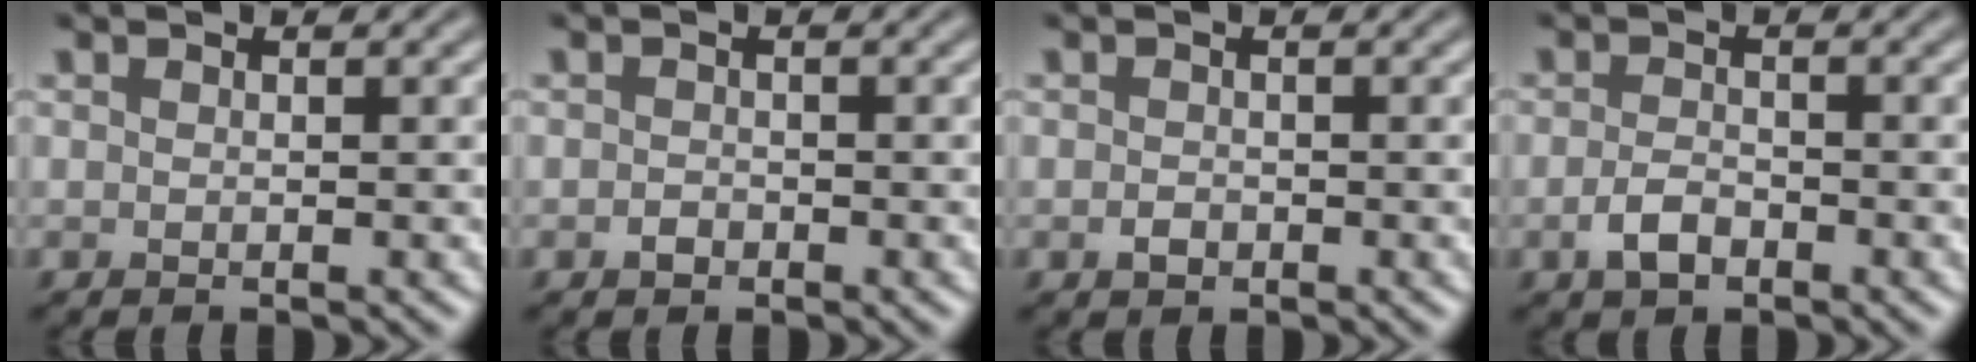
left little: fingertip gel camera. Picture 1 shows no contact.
{"total": 0.8, "force": [-0.5, 0.6, 0.2], "torque": [-0.003, -0.003, -0.014]}
{"total": 1.0, "force": [-0.4, 0.8, 0.5], "torque": [-0.009, -0.003, -0.012]}
{"total": 2.0, "force": [-1.1, 1.1, 1.3], "torque": [-0.027, 0.000, -0.026]}